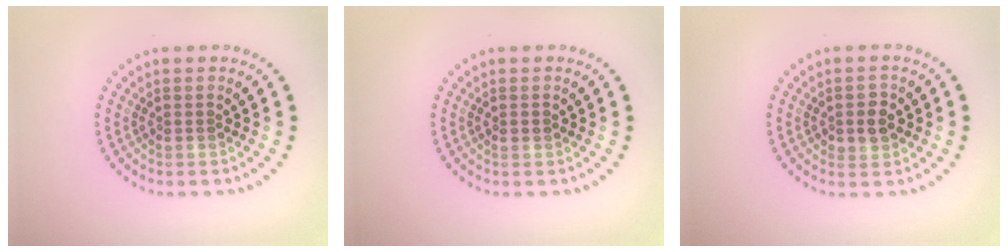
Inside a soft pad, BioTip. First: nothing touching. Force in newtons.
{"total": 0.8, "press": 0.8, "slide": 0.2}
{"total": 2.1, "press": 2.0, "slide": 0.5}